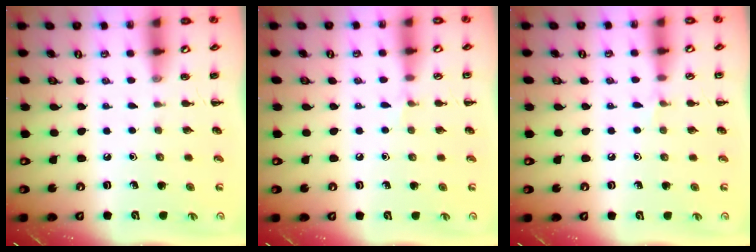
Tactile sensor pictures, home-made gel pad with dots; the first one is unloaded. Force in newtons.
{"total": 3.4, "press": 3.1, "slide": 1.3}
{"total": 3.4, "press": 3.1, "slide": 1.3}